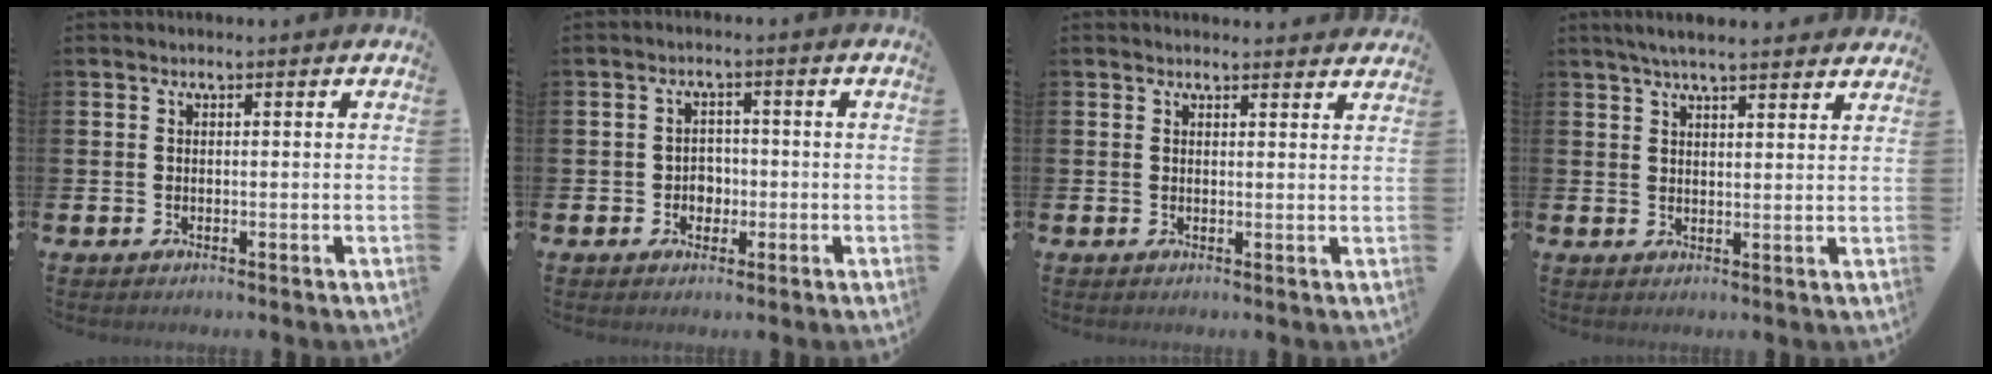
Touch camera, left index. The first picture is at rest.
{"total": 2.5, "force": [-0.6, 2.3, 1.0], "torque": [-0.012, 0.003, -0.019]}
{"total": 1.7, "force": [1.7, 0.2, -0.1], "torque": [0.011, -0.009, 0.029]}
{"total": 4.7, "force": [4.4, 0.5, 1.7], "torque": [-0.039, -0.012, 0.078]}